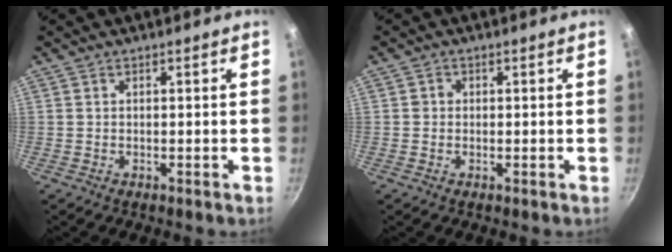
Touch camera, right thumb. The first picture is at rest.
{"total": 1.2, "force": [-0.1, 1.1, 0.3], "torque": [-0.001, 0.003, -0.003]}